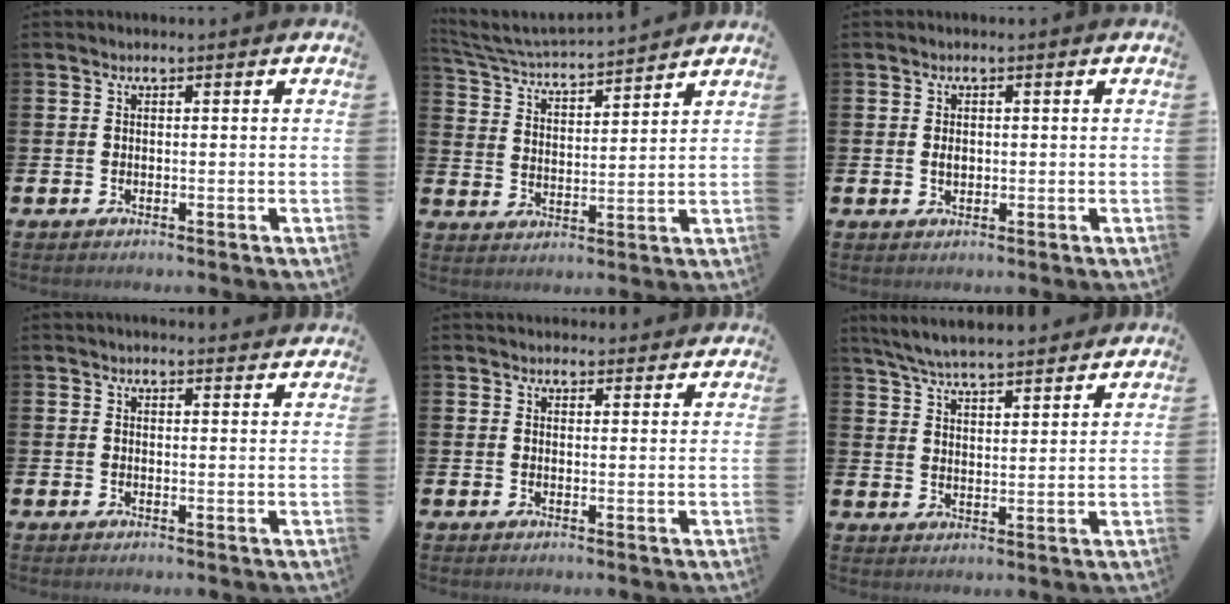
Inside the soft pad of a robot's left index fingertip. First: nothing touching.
{"total": 4.7, "force": [4.6, 0.3, 0.6], "torque": [-0.036, -0.040, 0.076]}
{"total": 1.3, "force": [0.1, 0.9, 0.9], "torque": [-0.004, 0.001, -0.003]}
{"total": 1.7, "force": [1.7, 0.1, 0.0], "torque": [0.010, -0.010, 0.028]}
{"total": 2.0, "force": [1.9, 0.6, -0.1], "torque": [0.019, -0.010, 0.032]}
{"total": 6.4, "force": [6.2, 0.5, 1.5], "torque": [-0.054, -0.028, 0.112]}